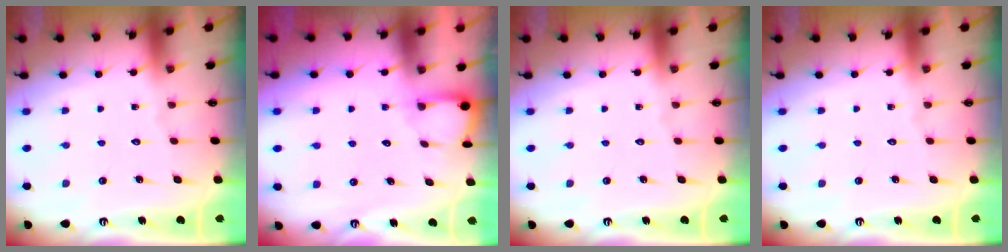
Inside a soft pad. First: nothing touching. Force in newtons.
{"total": 2.8, "press": 2.8, "slide": 0.1}
{"total": 0.0}
{"total": 0.0}